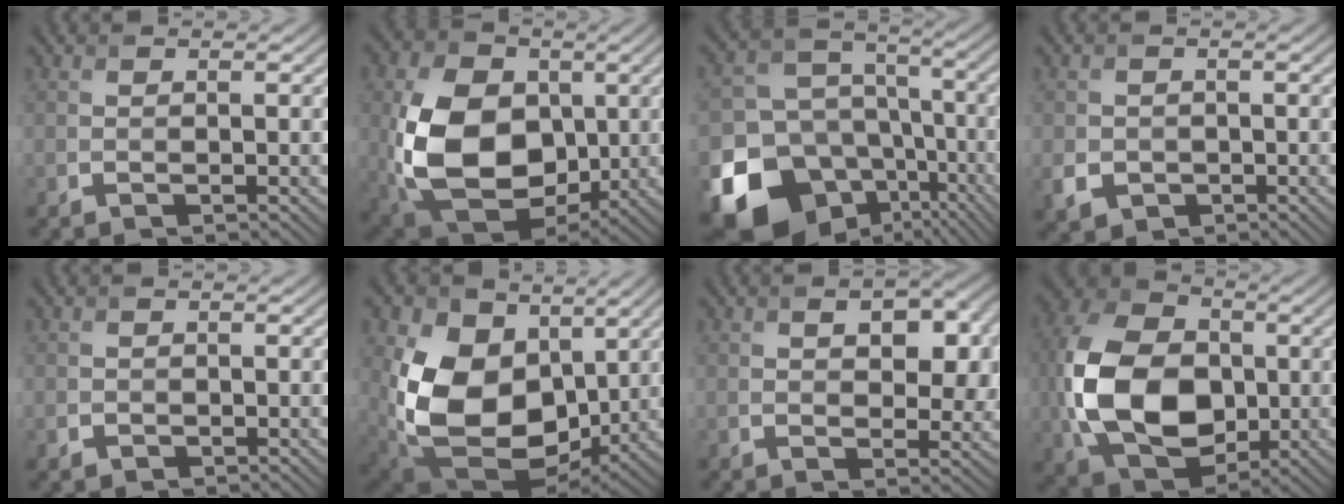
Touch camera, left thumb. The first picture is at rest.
{"total": 16.5, "force": [-0.9, 11.7, 11.6], "torque": [-0.248, -0.020, -0.019]}
{"total": 19.0, "force": [-9.4, 14.7, 7.6], "torque": [-0.176, -0.054, -0.152]}
{"total": 3.3, "force": [-0.9, 2.9, 1.2], "torque": [-0.037, -0.008, -0.020]}
{"total": 1.1, "force": [-0.6, 0.9, 0.1], "torque": [-0.002, -0.005, -0.018]}
{"total": 15.8, "force": [0.8, 11.4, 10.9], "torque": [-0.235, -0.025, 0.019]}
{"total": 7.2, "force": [1.5, 4.3, 5.6], "torque": [-0.084, -0.006, 0.022]}
{"total": 16.4, "force": [-1.7, 11.5, 11.6], "torque": [-0.268, 0.000, -0.038]}